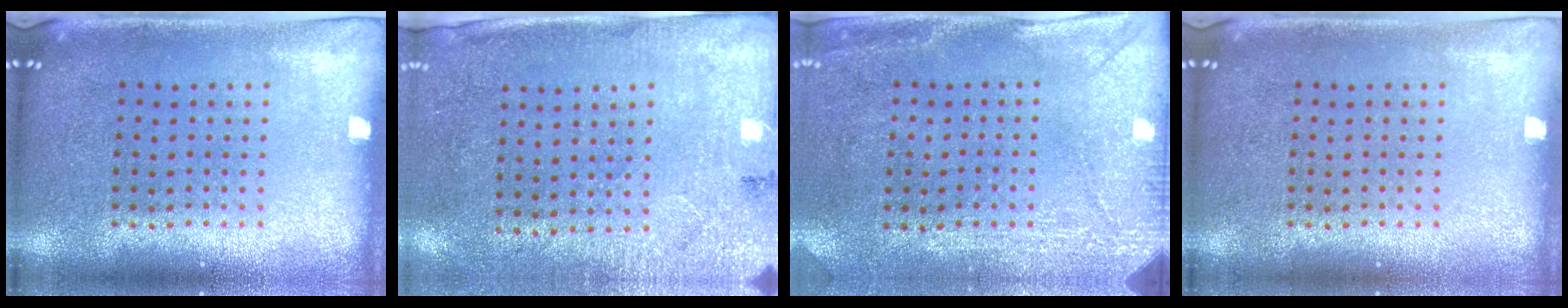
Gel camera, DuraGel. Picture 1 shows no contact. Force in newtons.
{"total": 2.7, "press": 2.2, "slide": 1.6}
{"total": 2.9, "press": 2.4, "slide": 1.6}
{"total": 0.0}